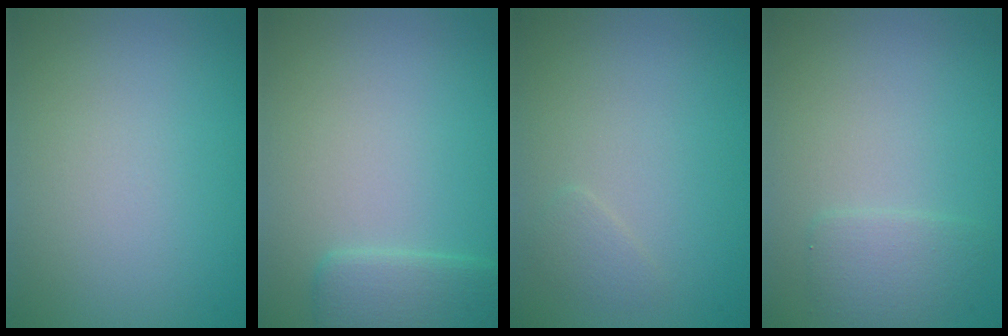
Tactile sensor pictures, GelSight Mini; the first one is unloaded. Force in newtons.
{"total": 2.9, "press": 2.8, "slide": 0.2}
{"total": 0.9, "press": 0.9, "slide": 0.0}
{"total": 2.0, "press": 2.0, "slide": 0.2}